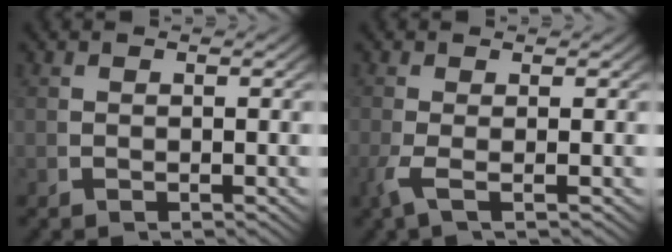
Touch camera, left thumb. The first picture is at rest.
{"total": 2.0, "force": [-0.4, 0.4, 1.9], "torque": [-0.059, -0.014, -0.004]}